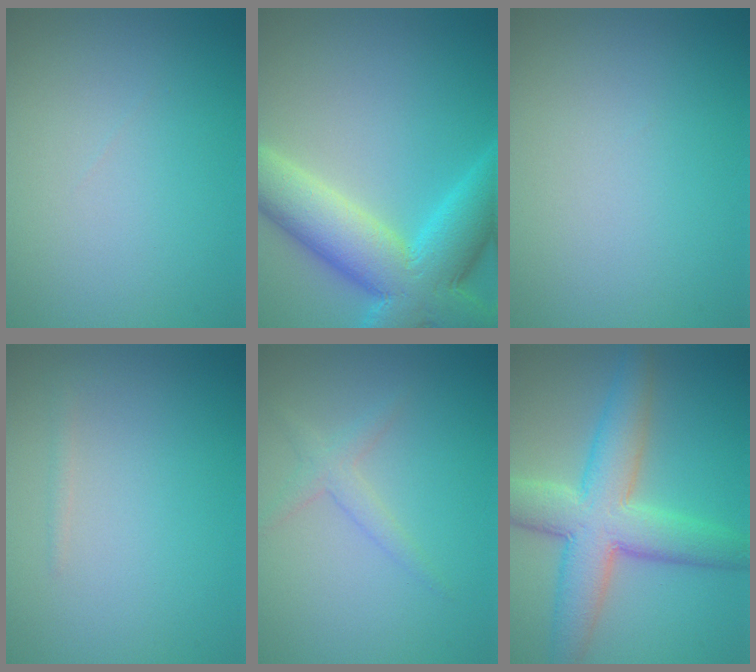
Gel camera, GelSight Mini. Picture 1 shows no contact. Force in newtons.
{"total": 10.8, "press": 10.8, "slide": 0.5}
{"total": 0.0}
{"total": 0.6, "press": 0.6, "slide": 0.0}
{"total": 1.6, "press": 1.6, "slide": 0.1}
{"total": 8.1, "press": 8.1, "slide": 0.4}